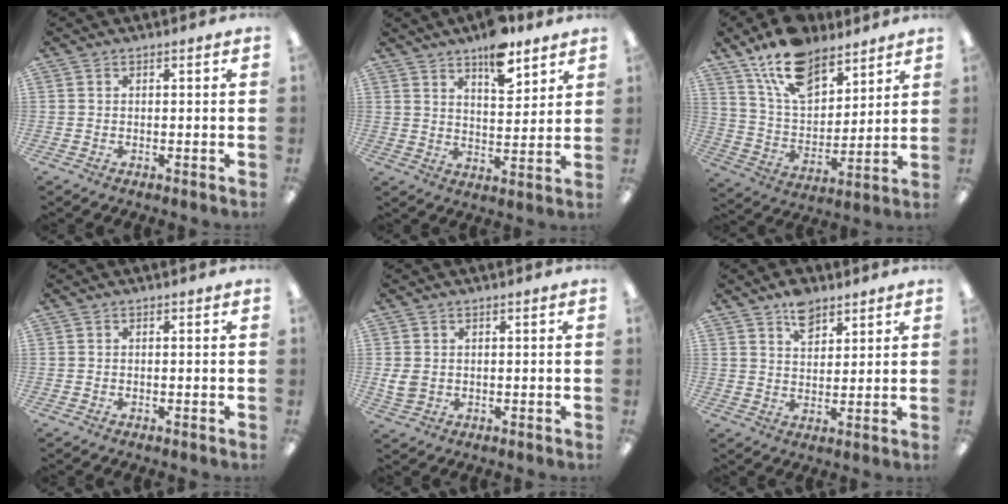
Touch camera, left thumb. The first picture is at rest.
{"total": 9.8, "force": [7.5, 3.7, 5.0], "torque": [-0.062, -0.046, 0.127]}
{"total": 16.2, "force": [11.8, 8.0, 7.7], "torque": [-0.148, -0.055, 0.218]}
{"total": 0.0}
{"total": 3.6, "force": [0.7, 2.8, 2.0], "torque": [-0.045, 0.002, 0.014]}
{"total": 7.0, "force": [4.9, 4.2, 2.8], "torque": [-0.032, -0.019, 0.084]}